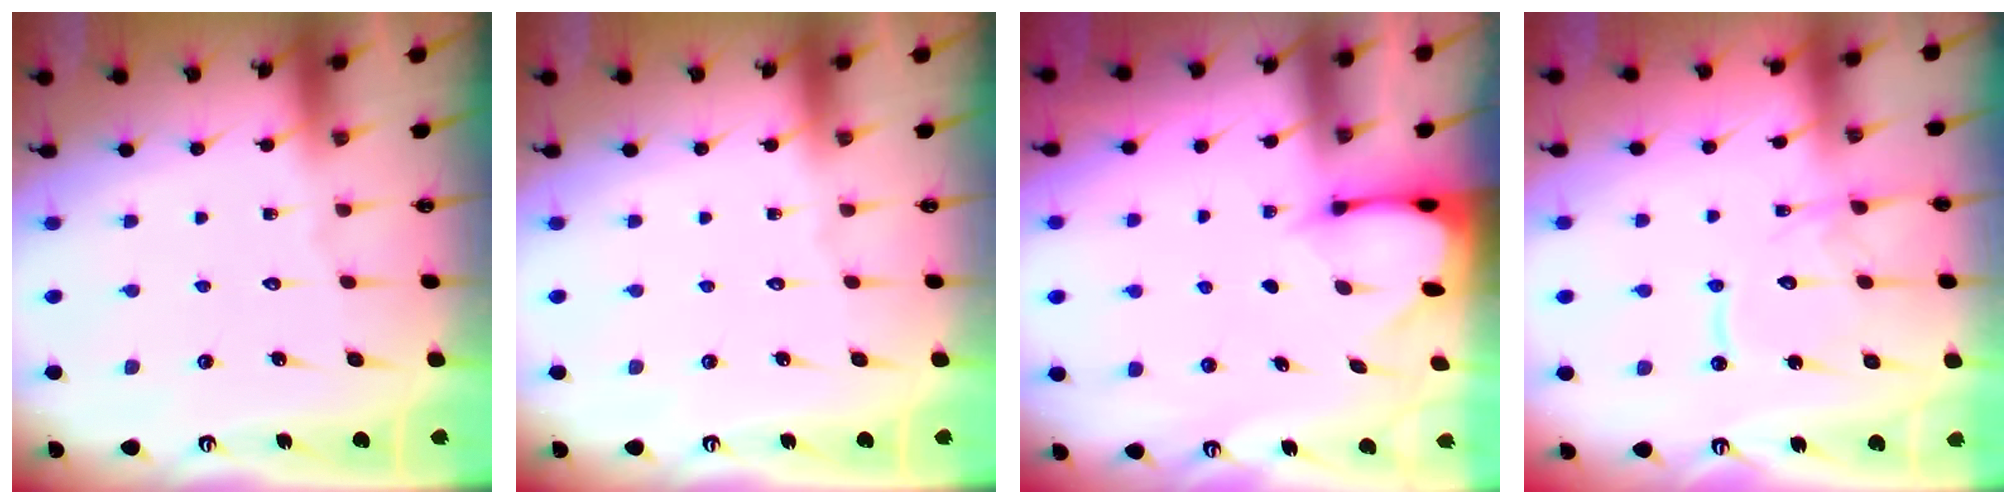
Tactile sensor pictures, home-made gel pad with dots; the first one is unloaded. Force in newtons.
{"total": 0.0}
{"total": 2.4, "press": 2.4, "slide": 0.3}
{"total": 12.8, "press": 12.7, "slide": 1.3}